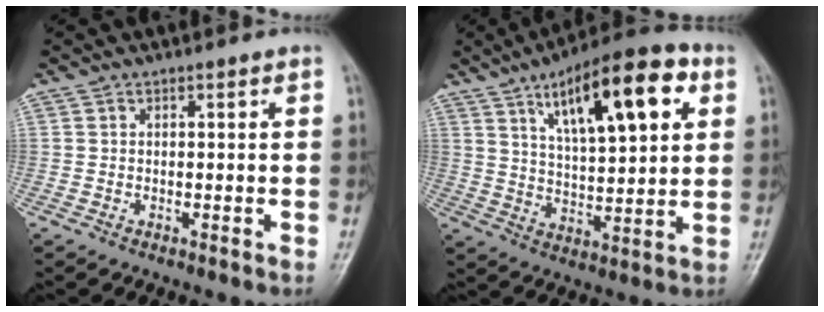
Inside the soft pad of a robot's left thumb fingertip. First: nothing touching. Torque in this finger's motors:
{"motor_torque": [0.62, 0.62, 1.72, -1.05, 0.36]}